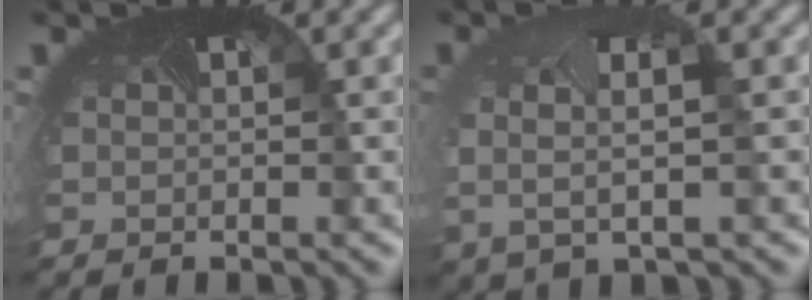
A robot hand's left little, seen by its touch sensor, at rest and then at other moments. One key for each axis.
{"total": 2.4, "fx": 0.1, "fy": 0.7, "fz": 2.3, "tx": -0.062, "ty": -0.005, "tz": -0.001}